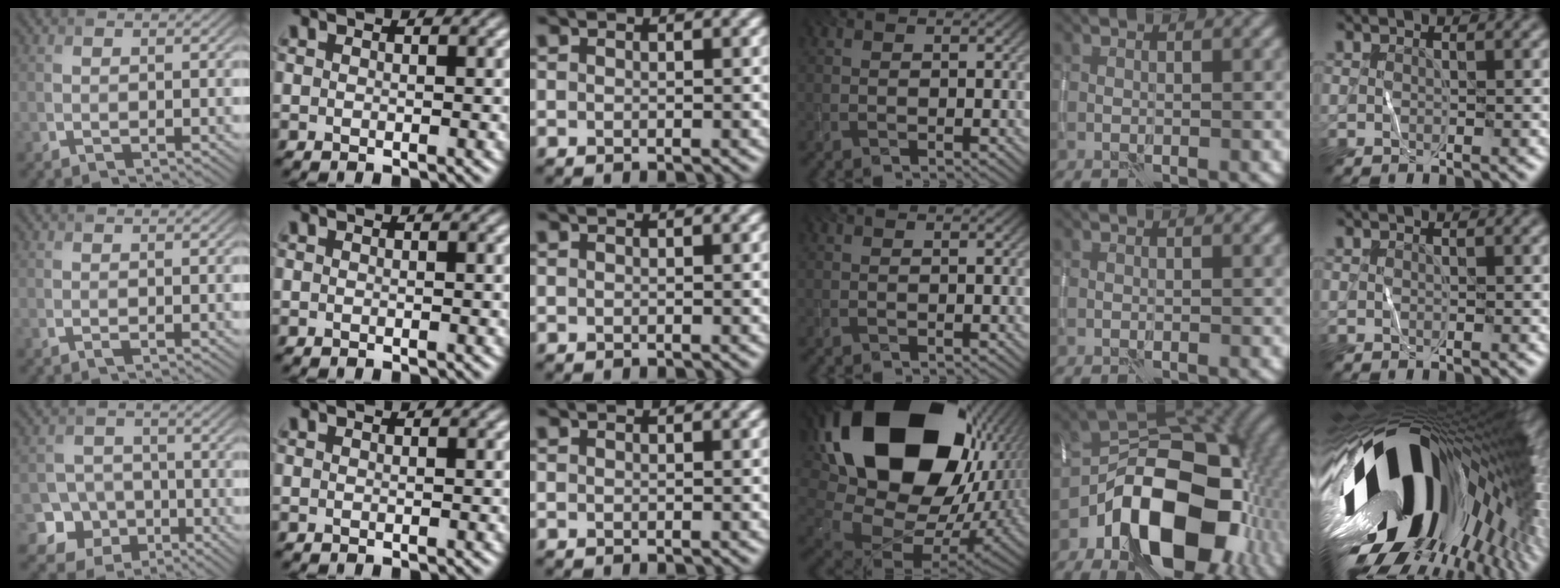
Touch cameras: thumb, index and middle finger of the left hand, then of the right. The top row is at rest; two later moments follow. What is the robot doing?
{"motion": "wipe", "object": "whiteboard"}